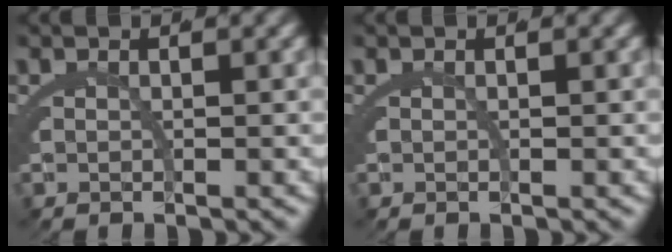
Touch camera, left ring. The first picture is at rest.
{"total": 0.0}